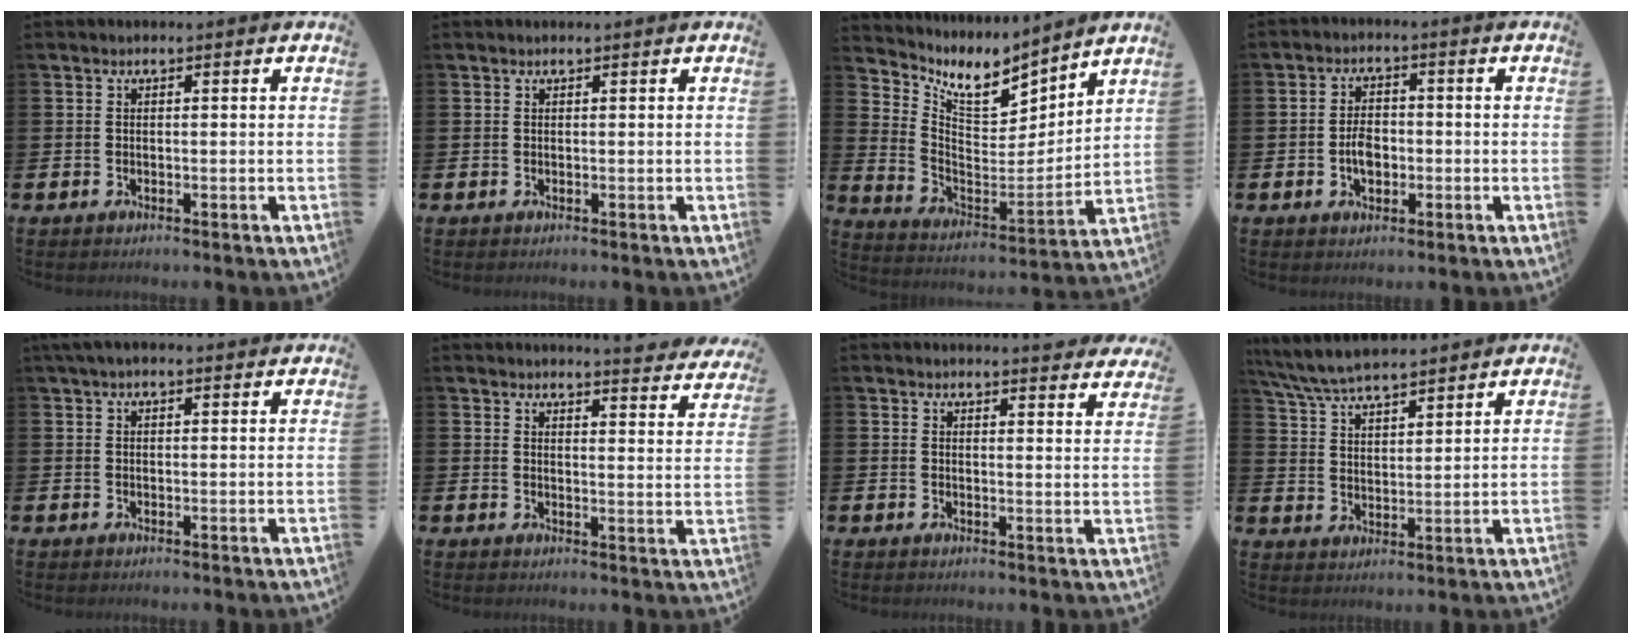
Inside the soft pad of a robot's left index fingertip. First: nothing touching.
{"total": 0.0}
{"total": 8.4, "force": [7.7, 2.7, 2.1], "torque": [-0.078, -0.064, 0.137]}
{"total": 3.6, "force": [-0.8, 2.4, 2.6], "torque": [-0.032, -0.002, -0.018]}
{"total": 2.1, "force": [1.6, 0.5, 1.2], "torque": [-0.022, 0.004, 0.029]}
{"total": 4.5, "force": [4.4, -0.2, 0.4], "torque": [-0.008, -0.032, 0.077]}
{"total": 3.5, "force": [3.5, -0.1, 0.0], "torque": [0.005, -0.024, 0.060]}
{"total": 6.7, "force": [6.5, 1.0, 1.6], "torque": [-0.057, -0.027, 0.119]}